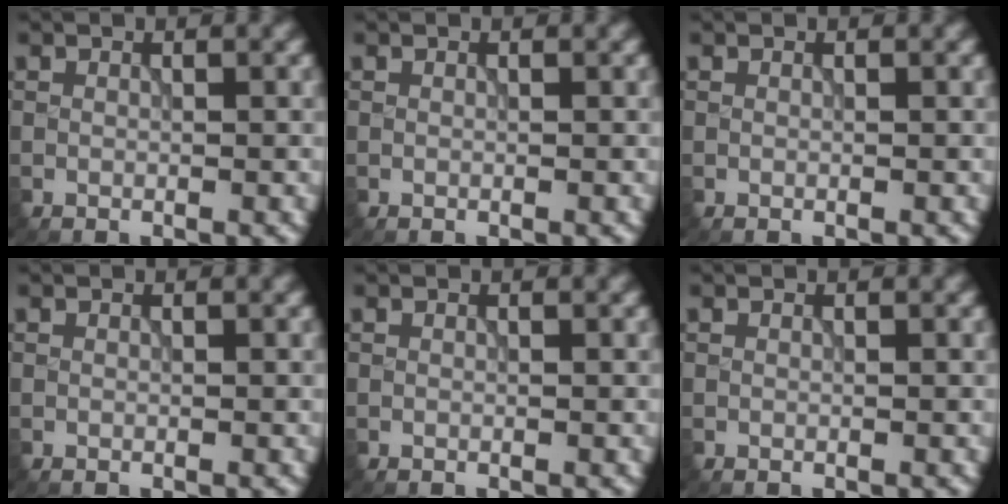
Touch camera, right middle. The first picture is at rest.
{"total": 0.0}
{"total": 0.0}
{"total": 0.0}
{"total": 0.0}
{"total": 0.0}